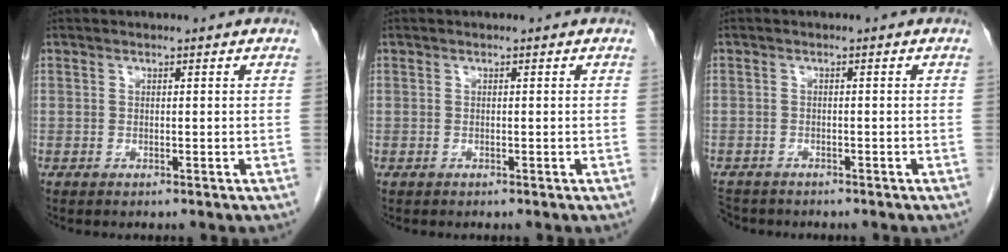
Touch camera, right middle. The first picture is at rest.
{"total": 0.0}
{"total": 4.6, "force": [-4.0, 2.1, 1.0], "torque": [-0.017, -0.005, -0.064]}